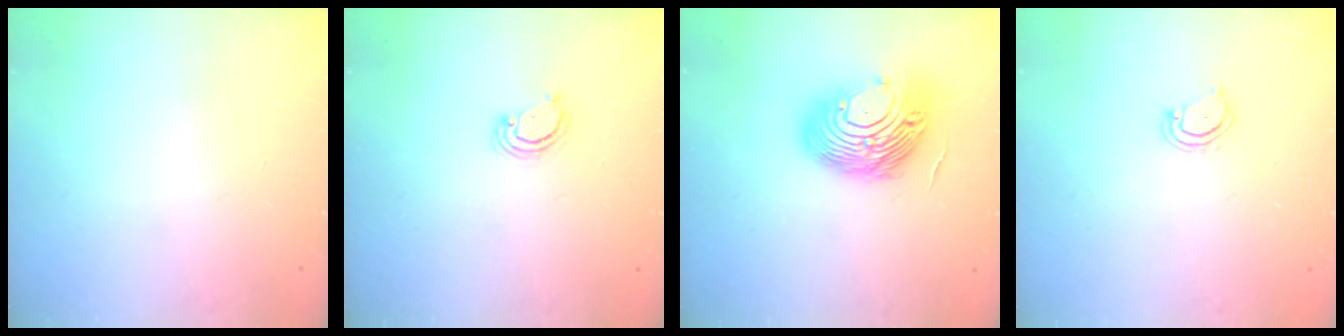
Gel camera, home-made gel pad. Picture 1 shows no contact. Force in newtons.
{"total": 2.6, "press": 2.6, "slide": 0.3}
{"total": 15.5, "press": 14.6, "slide": 5.1}
{"total": 4.1, "press": 4.1, "slide": 0.3}